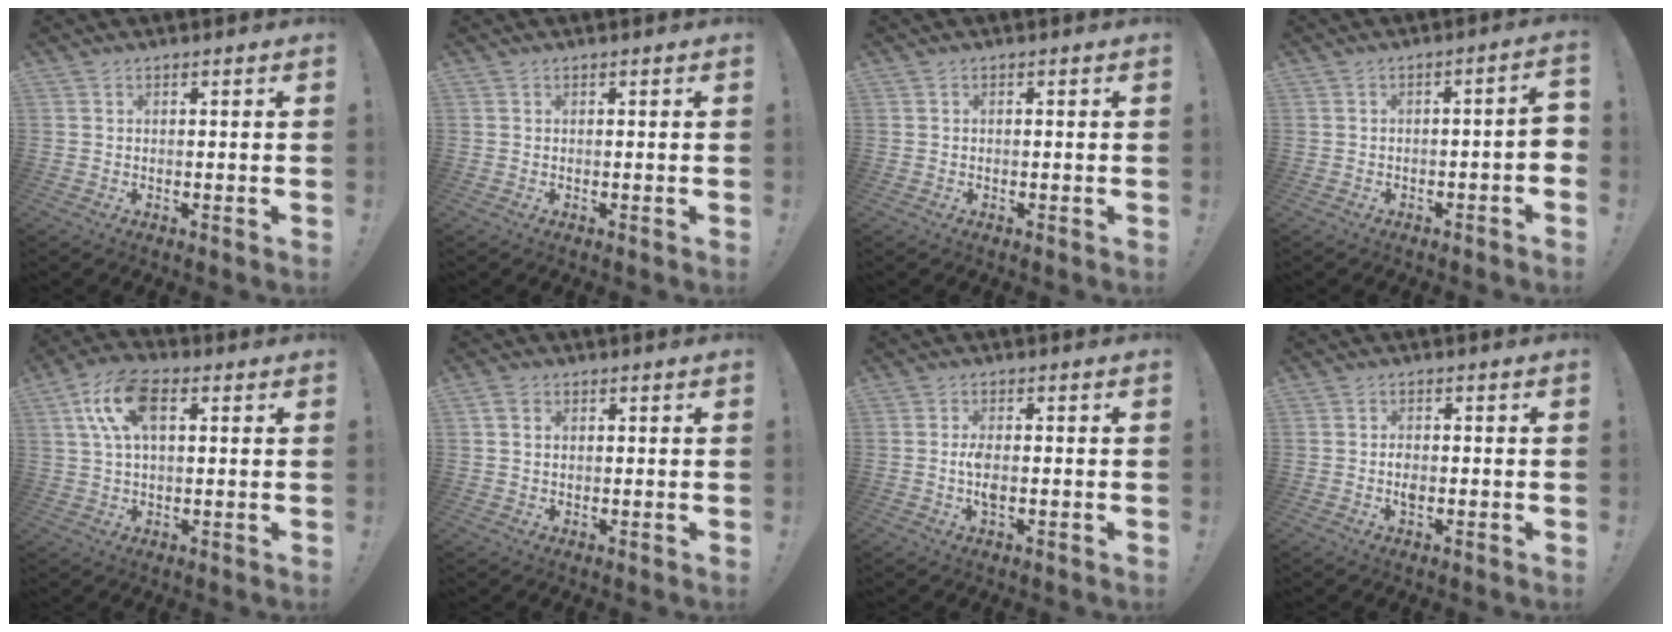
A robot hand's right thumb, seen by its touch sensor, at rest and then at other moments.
{"total": 0.0}
{"total": 0.0}
{"total": 3.1, "force": [-1.4, 0.2, 2.8], "torque": [-0.043, 0.003, -0.023]}
{"total": 12.5, "force": [3.9, 6.9, 9.7], "torque": [-0.183, 0.009, 0.073]}
{"total": 2.6, "force": [0.9, 1.9, 1.5], "torque": [-0.024, 0.004, 0.017]}
{"total": 4.5, "force": [-0.4, 1.7, 4.1], "torque": [-0.080, -0.003, -0.012]}
{"total": 2.0, "force": [-0.5, 1.3, 1.5], "torque": [-0.019, 0.002, -0.010]}